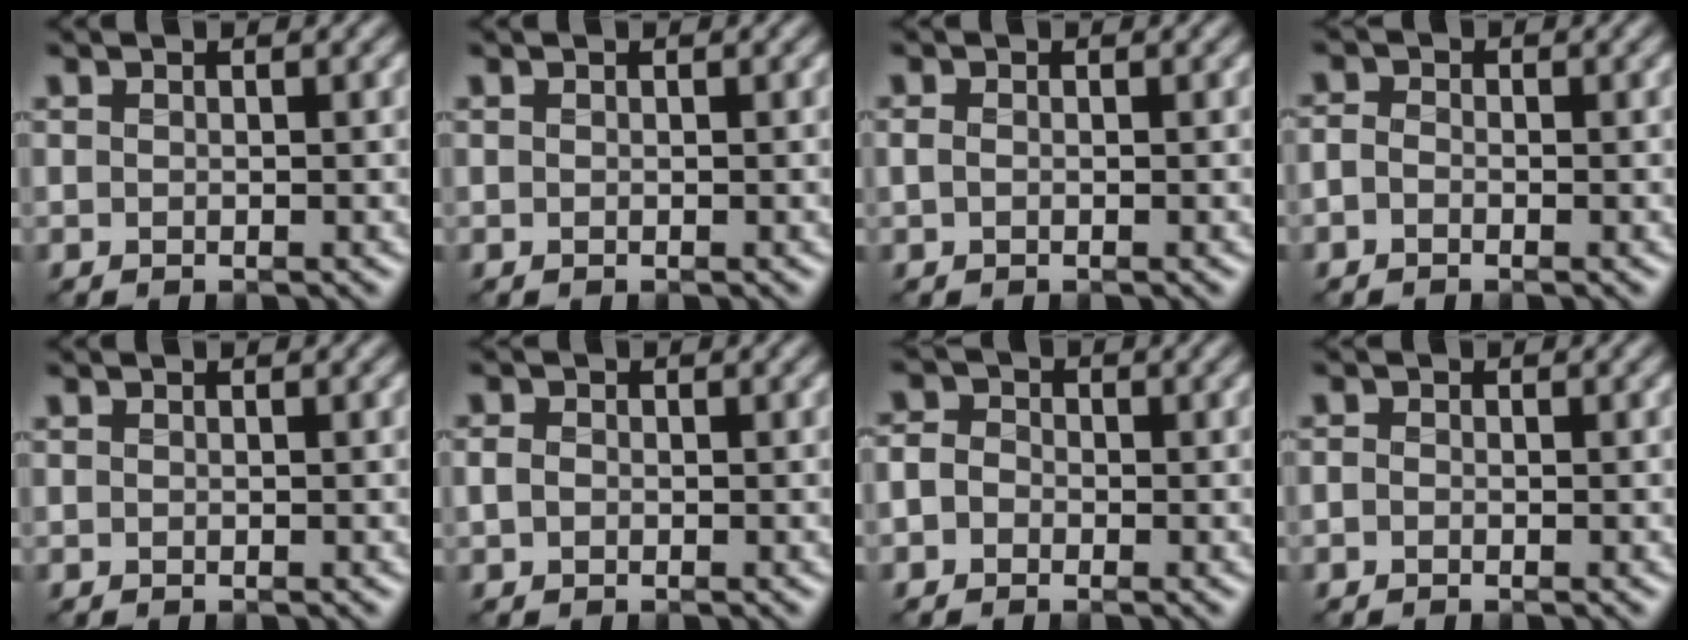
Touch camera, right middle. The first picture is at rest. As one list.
[{"total": 0.0}, {"total": 0.8, "force": [0.0, 0.5, 0.7], "torque": [-0.019, 0.002, -0.002]}, {"total": 1.2, "force": [-0.6, 0.9, 0.7], "torque": [-0.015, 0.002, -0.017]}, {"total": 0.0}, {"total": 1.2, "force": [-0.1, 0.9, 0.7], "torque": [-0.019, 0.001, -0.005]}, {"total": 2.8, "force": [-0.5, 2.4, 1.3], "torque": [-0.012, 0.011, -0.026]}, {"total": 0.7, "force": [-0.3, 0.5, 0.3], "torque": [-0.008, -0.001, -0.007]}]